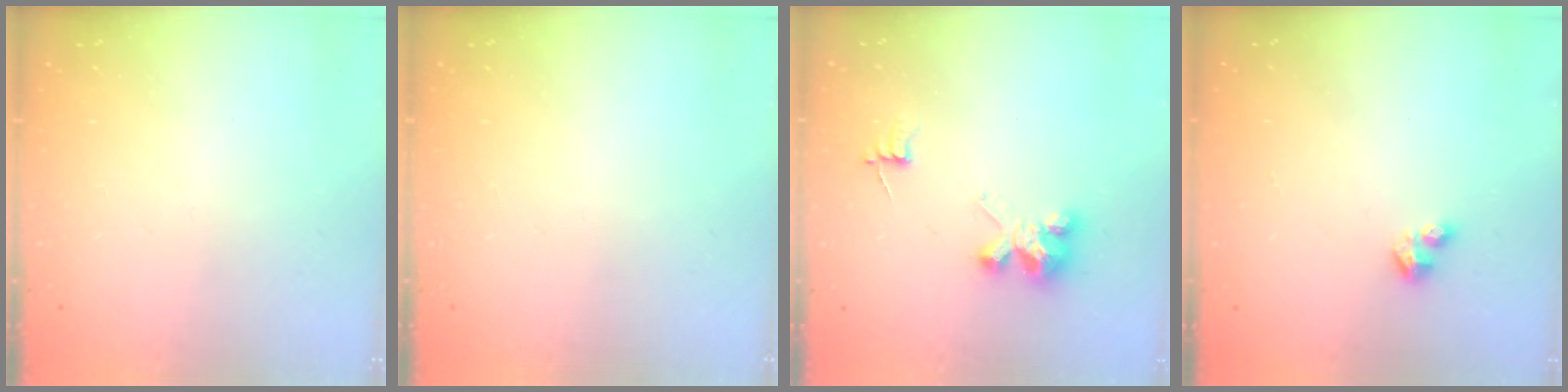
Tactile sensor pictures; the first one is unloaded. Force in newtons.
{"total": 0.0}
{"total": 4.6, "press": 4.6, "slide": 0.3}
{"total": 2.9, "press": 2.8, "slide": 0.6}